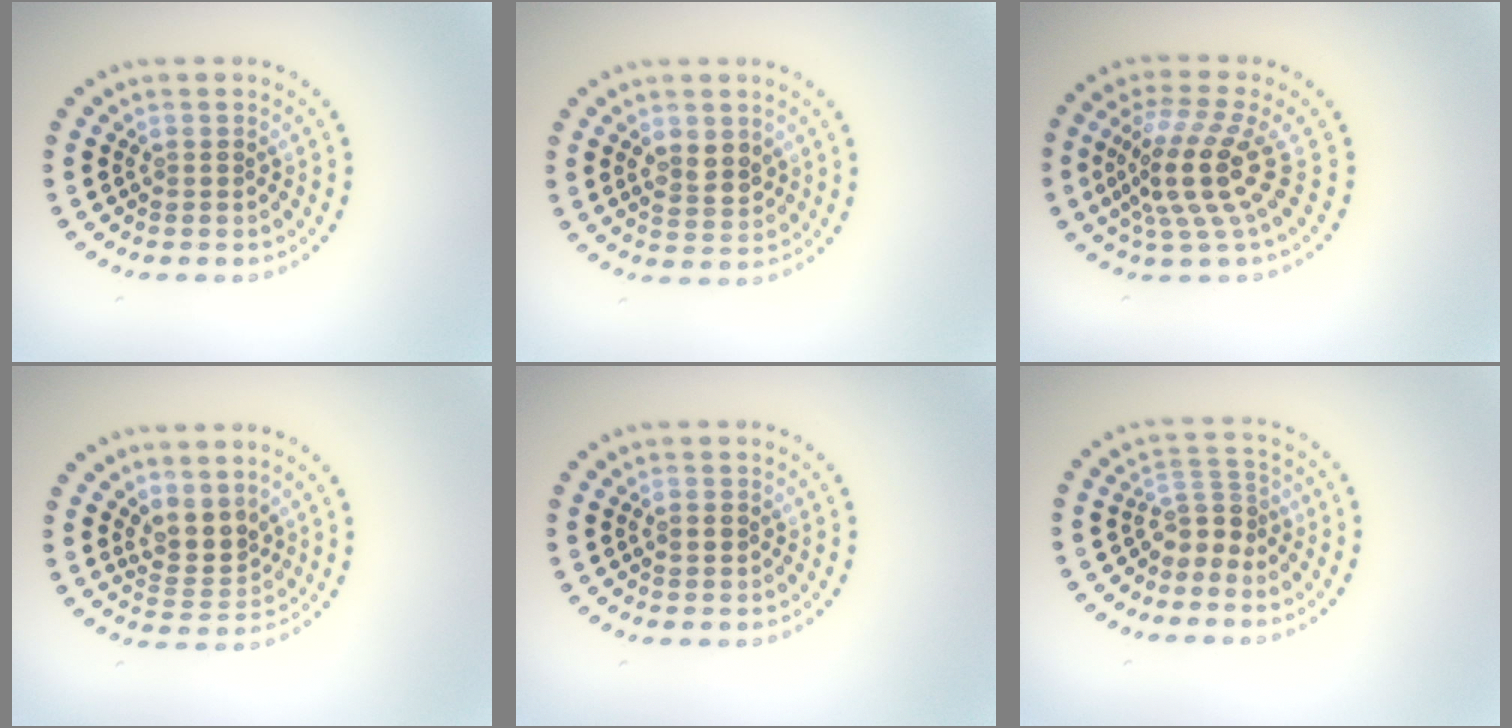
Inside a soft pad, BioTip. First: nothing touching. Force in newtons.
{"total": 2.6, "press": 2.5, "slide": 0.4}
{"total": 5.1, "press": 3.7, "slide": 3.5}
{"total": 2.9, "press": 2.3, "slide": 1.8}
{"total": 1.3, "press": 1.3, "slide": 0.2}
{"total": 2.7, "press": 1.9, "slide": 1.8}